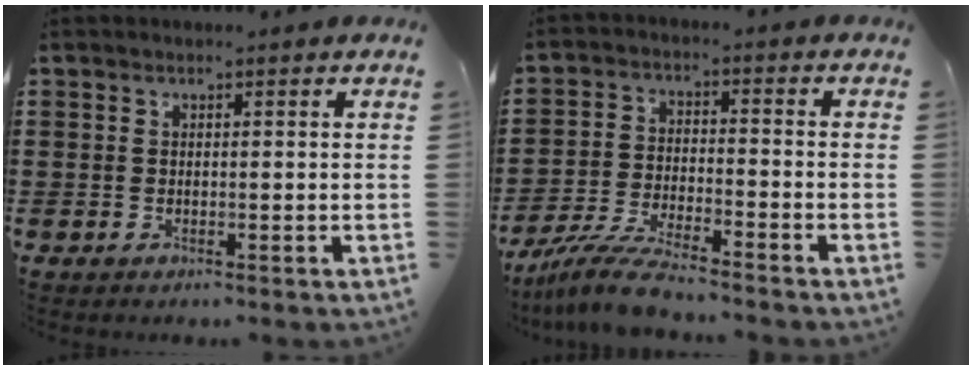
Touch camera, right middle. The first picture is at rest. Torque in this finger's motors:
{"motor_torque": [0.26, -0.11, 0.14, 0.08]}